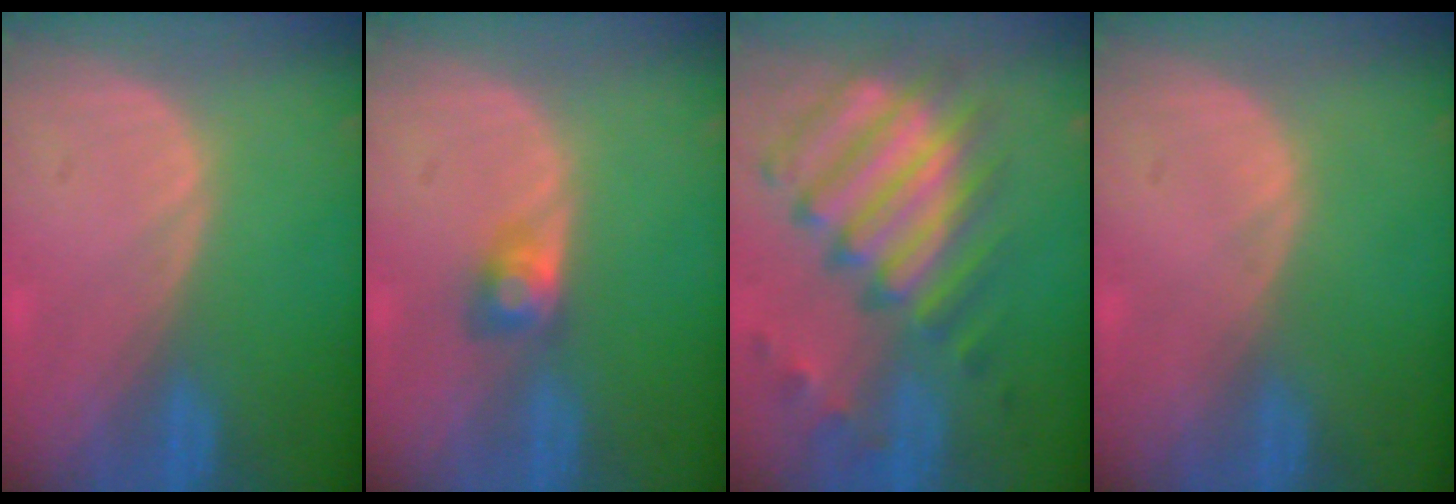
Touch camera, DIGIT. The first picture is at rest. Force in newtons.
{"total": 2.6, "press": 2.5, "slide": 0.7}
{"total": 12.0, "press": 10.4, "slide": 6.0}
{"total": 0.0}